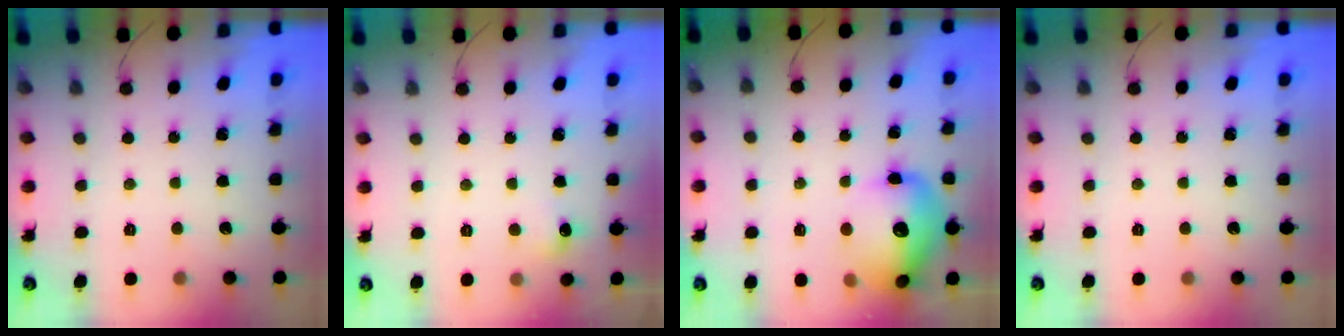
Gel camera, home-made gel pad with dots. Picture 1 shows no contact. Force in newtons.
{"total": 4.8, "press": 4.6, "slide": 1.4}
{"total": 16.4, "press": 16.1, "slide": 2.9}
{"total": 0.0}